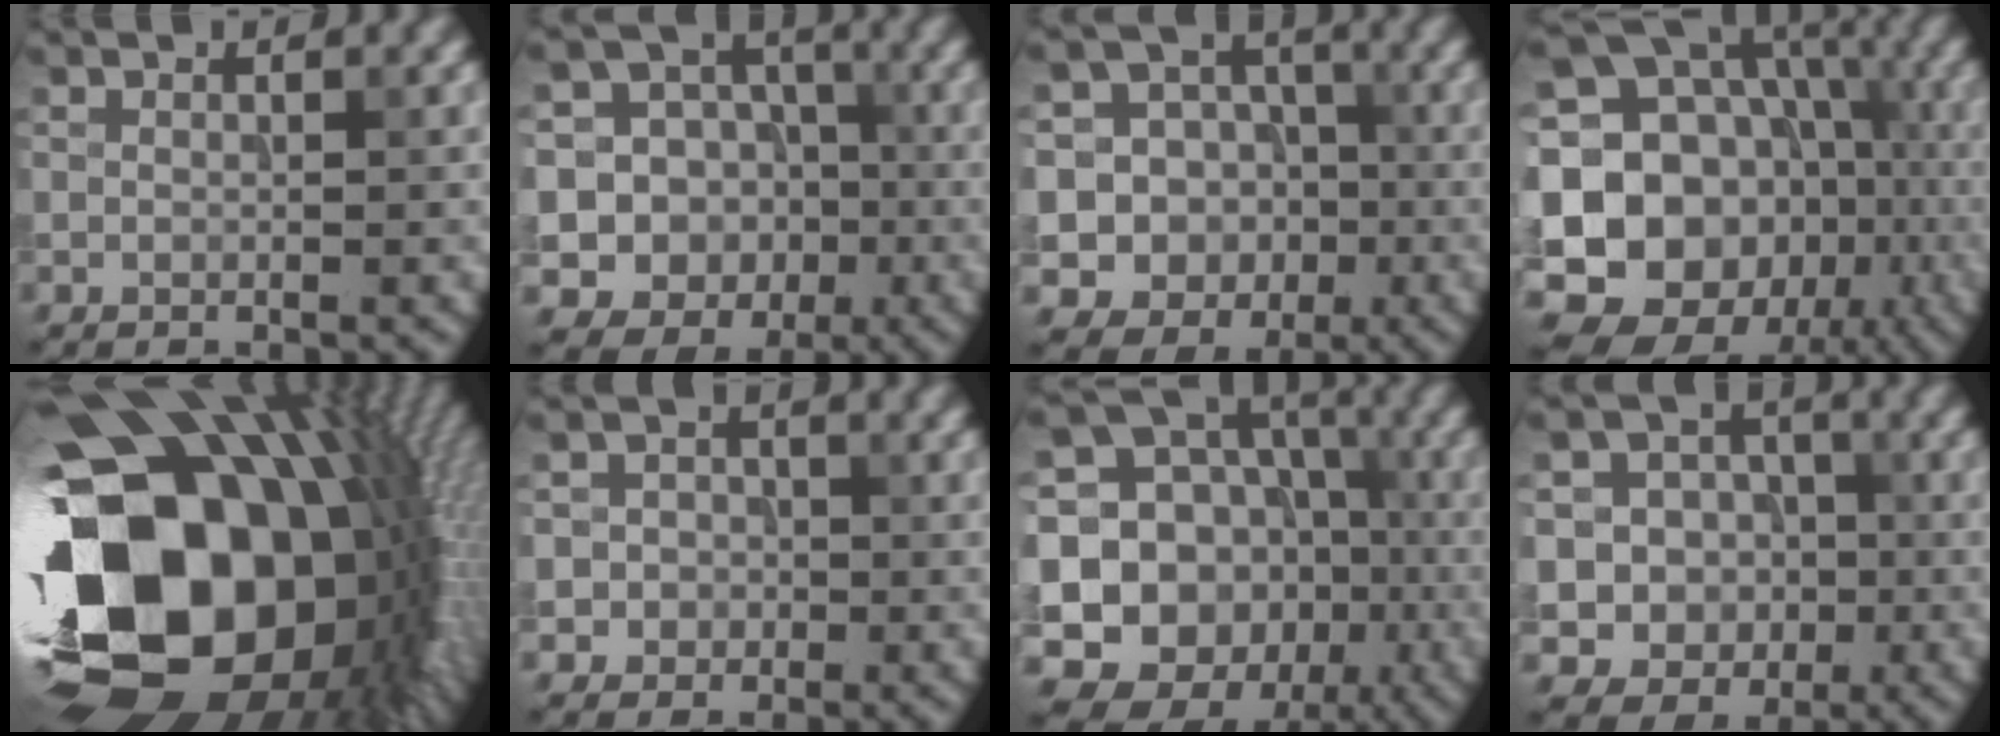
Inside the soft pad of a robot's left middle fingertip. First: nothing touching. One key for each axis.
{"total": 16.3, "fx": -3.8, "fy": 15.5, "fz": 3.4, "tx": -0.099, "ty": 0.004, "tz": -0.075}
{"total": 13.8, "fx": -3.2, "fy": 13.1, "fz": 3.1, "tx": -0.085, "ty": 0.008, "tz": -0.062}
{"total": 22.0, "fx": -4.9, "fy": 18.5, "fz": 10.7, "tx": -0.187, "ty": 0.019, "tz": -0.103}
{"total": 22.3, "fx": -1.7, "fy": 15.2, "fz": 16.2, "tx": -0.282, "ty": -0.042, "tz": -0.014}
{"total": 3.1, "fx": -0.5, "fy": 3.0, "fz": 0.7, "tx": 0.015, "ty": 0.011, "tz": -0.026}
{"total": 18.0, "fx": -3.3, "fy": 15.9, "fz": 7.6, "tx": -0.174, "ty": 0.005, "tz": -0.054}
{"total": 8.2, "fx": -1.6, "fy": 7.8, "fz": 2.1, "tx": -0.037, "ty": 0.017, "tz": -0.052}